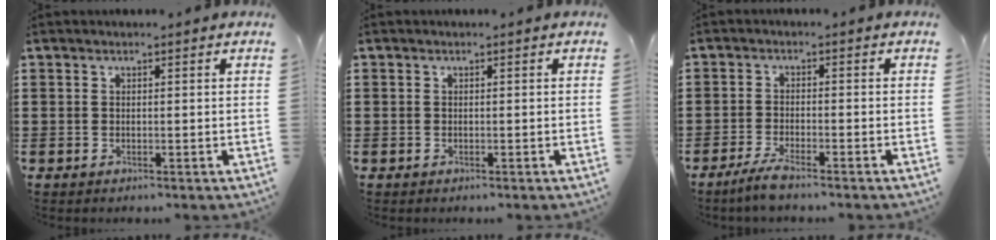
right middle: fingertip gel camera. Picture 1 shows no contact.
{"total": 0.5, "force": [-0.1, 0.5, 0.0], "torque": [-0.002, 0.004, -0.003]}
{"total": 3.2, "force": [-2.7, 0.2, 1.7], "torque": [-0.051, -0.007, -0.057]}